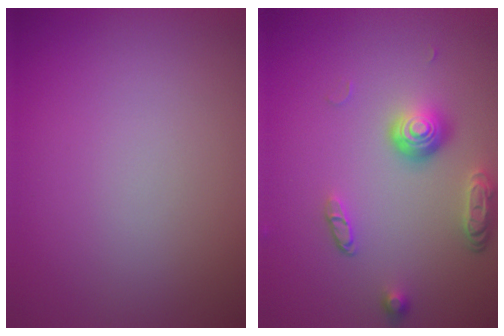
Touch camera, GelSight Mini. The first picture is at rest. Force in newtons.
{"total": 3.9, "press": 2.9, "slide": 2.7}